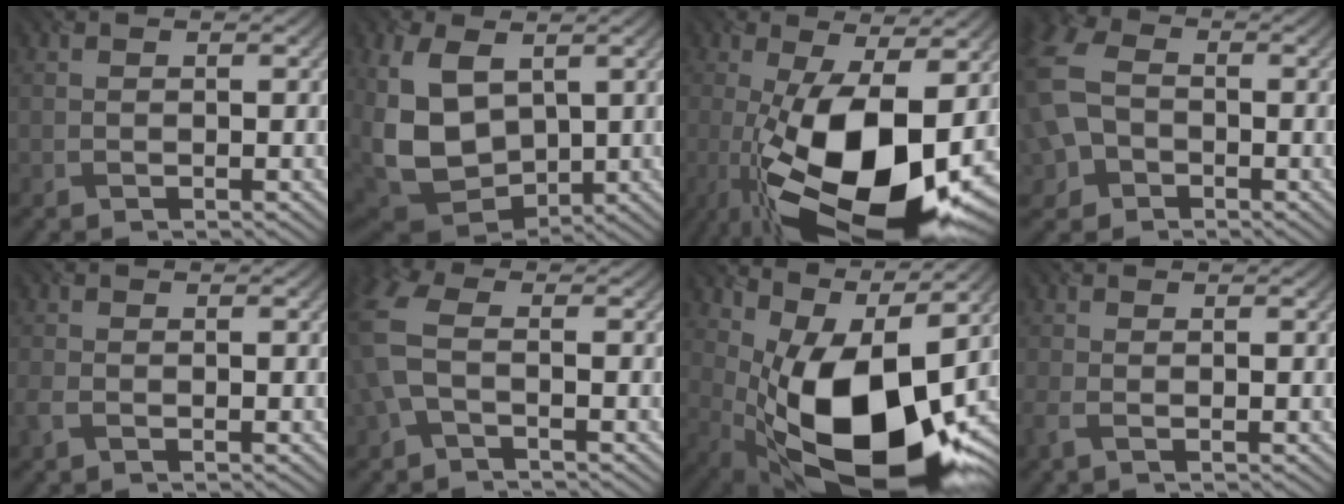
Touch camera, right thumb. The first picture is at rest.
{"total": 12.4, "force": [1.9, 8.1, 9.2], "torque": [-0.243, -0.012, 0.040]}
{"total": 18.4, "force": [-4.0, 7.2, 16.4], "torque": [-0.300, -0.025, -0.060]}
{"total": 10.0, "force": [-2.1, 7.7, 6.1], "torque": [-0.179, -0.013, -0.042]}
{"total": 1.6, "force": [-0.8, 1.0, 0.9], "torque": [-0.029, -0.003, -0.019]}
{"total": 5.8, "force": [-0.7, 3.2, 4.8], "torque": [-0.129, 0.006, -0.029]}
{"total": 17.9, "force": [0.2, 9.2, 15.4], "torque": [-0.244, -0.030, 0.027]}
{"total": 1.2, "force": [-0.5, 0.3, 1.1], "torque": [-0.031, -0.003, -0.015]}